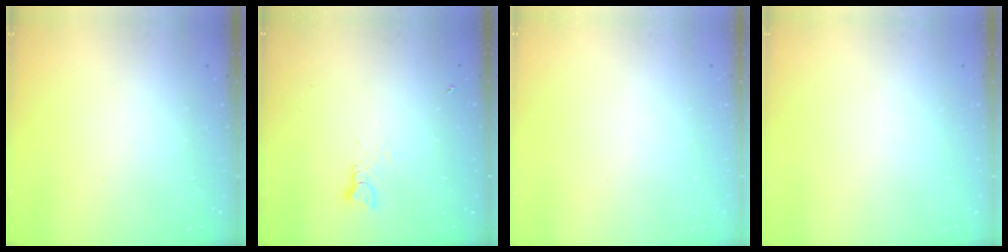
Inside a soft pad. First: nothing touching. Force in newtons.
{"total": 1.4, "press": 1.4, "slide": 0.2}
{"total": 0.0}
{"total": 0.0}